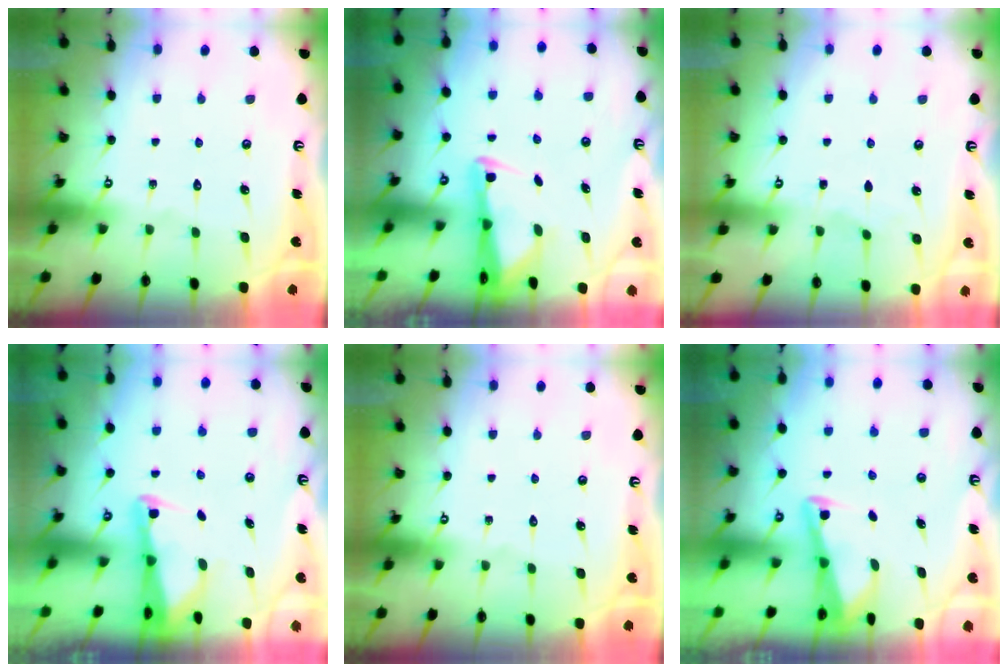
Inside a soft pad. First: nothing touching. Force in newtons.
{"total": 2.6, "press": 2.6, "slide": 0.5}
{"total": 1.8, "press": 1.8, "slide": 0.3}
{"total": 2.6, "press": 2.6, "slide": 0.2}
{"total": 0.0}
{"total": 2.9, "press": 2.9, "slide": 0.4}